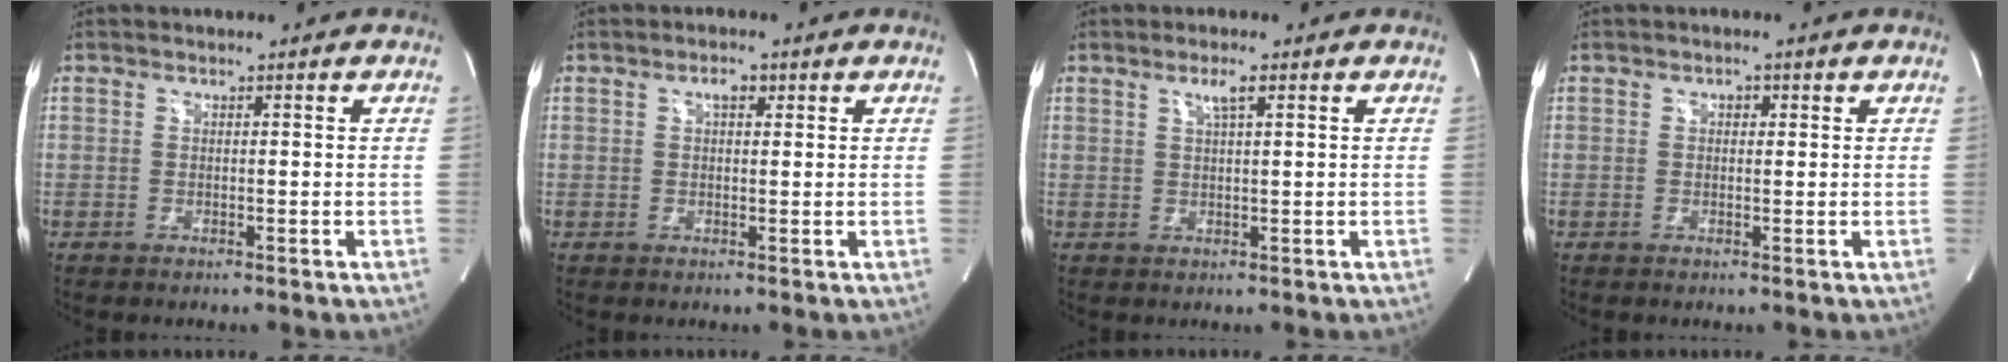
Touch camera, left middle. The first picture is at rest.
{"total": 2.0, "force": [0.9, 0.9, 1.5], "torque": [-0.027, 0.008, 0.014]}
{"total": 2.3, "force": [1.2, 0.1, 2.0], "torque": [-0.040, 0.000, 0.023]}
{"total": 1.2, "force": [0.5, 0.8, 0.7], "torque": [-0.010, 0.004, 0.006]}